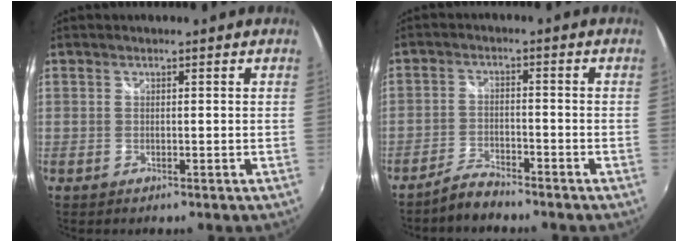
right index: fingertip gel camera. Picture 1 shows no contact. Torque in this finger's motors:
{"motor_torque": [-0.14, -0.06, -0.15, -0.02]}